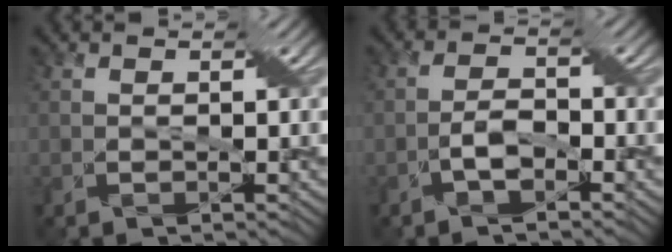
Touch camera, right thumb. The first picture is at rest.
{"total": 2.6, "force": [-1.7, 0.6, 1.9], "torque": [-0.044, 0.008, -0.034]}